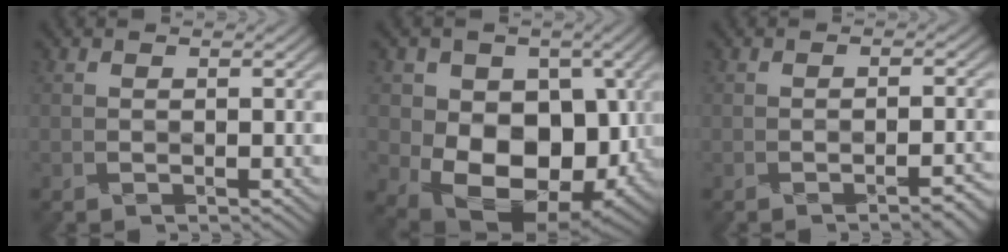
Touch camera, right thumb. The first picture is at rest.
{"total": 13.7, "force": [-1.5, 10.2, 8.9], "torque": [-0.131, -0.037, -0.019]}
{"total": 2.6, "force": [-1.3, 0.5, 2.2], "torque": [-0.029, 0.004, -0.024]}